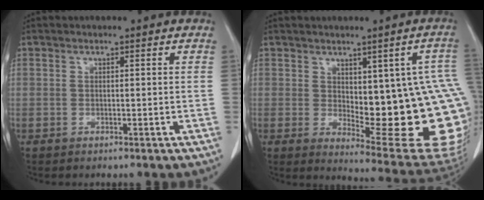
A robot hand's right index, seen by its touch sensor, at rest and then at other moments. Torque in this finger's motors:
{"motor_torque": [2.14, 0.00, 0.44, 0.08]}